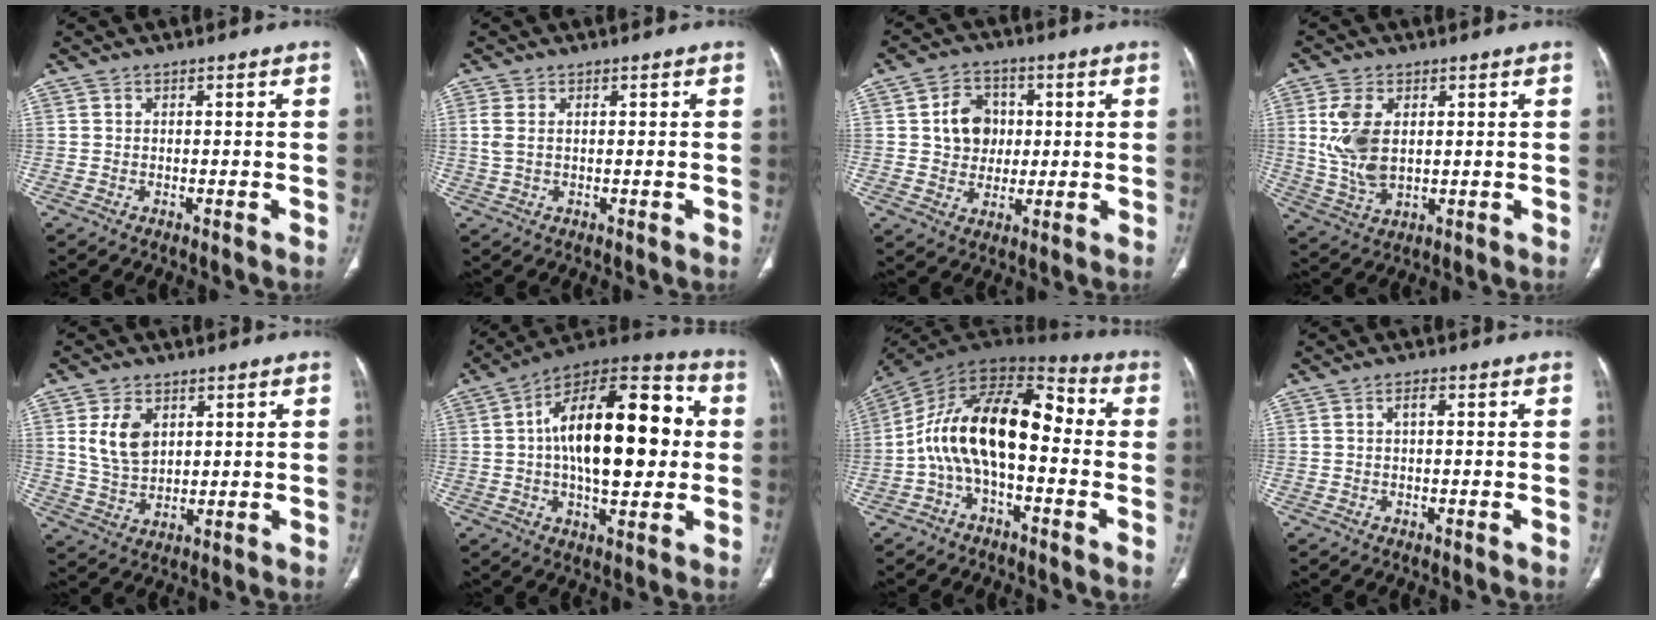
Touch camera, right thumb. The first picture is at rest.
{"total": 2.5, "force": [0.5, 1.3, 2.1], "torque": [-0.063, 0.008, 0.015]}
{"total": 8.7, "force": [1.3, 7.4, 4.5], "torque": [-0.037, 0.001, 0.021]}
{"total": 9.7, "force": [1.7, 5.7, 7.7], "torque": [-0.163, -0.007, 0.045]}
{"total": 8.1, "force": [2.6, 5.4, 5.4], "torque": [-0.082, -0.013, 0.058]}
{"total": 24.4, "force": [2.1, 11.4, 21.4], "torque": [-0.312, 0.031, 0.023]}
{"total": 18.2, "force": [-1.6, 9.4, 15.5], "torque": [-0.254, 0.062, -0.039]}
{"total": 1.4, "force": [0.3, 0.6, 1.3], "torque": [-0.025, 0.006, 0.005]}